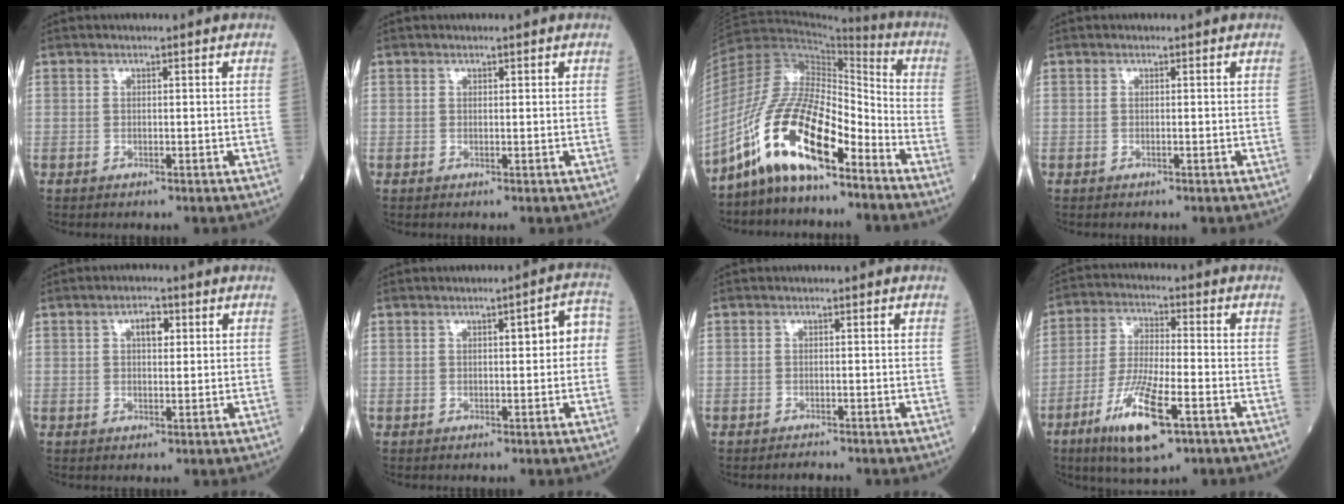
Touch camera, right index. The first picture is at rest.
{"total": 0.0}
{"total": 14.5, "force": [-9.2, 4.2, 10.5], "torque": [-0.214, 0.020, -0.171]}
{"total": 0.0}
{"total": 3.0, "force": [1.0, 1.4, 2.4], "torque": [-0.039, 0.007, 0.015]}
{"total": 4.3, "force": [0.3, 1.2, 4.2], "torque": [-0.048, 0.022, -0.001]}
{"total": 0.9, "force": [-0.9, 0.0, 0.0], "torque": [-0.004, -0.005, -0.014]}
{"total": 11.9, "force": [-6.0, 2.1, 10.1], "torque": [-0.198, -0.022, -0.107]}